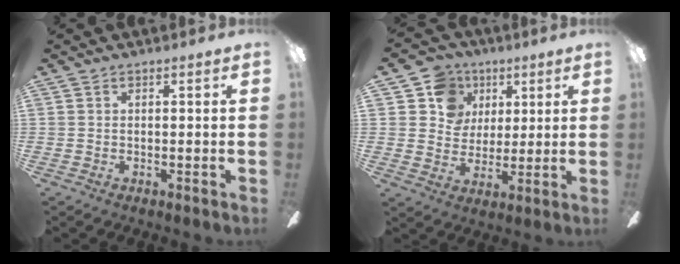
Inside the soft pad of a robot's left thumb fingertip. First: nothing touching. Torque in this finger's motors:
{"motor_torque": [-0.06, -0.12, -0.06, -0.05, -0.01]}